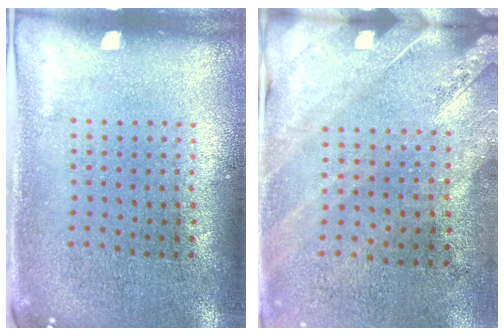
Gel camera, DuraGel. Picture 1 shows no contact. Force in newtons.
{"total": 2.4, "press": 2.0, "slide": 1.3}